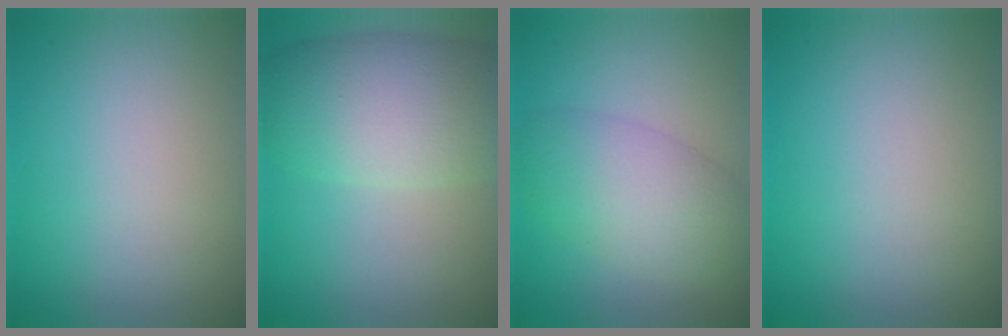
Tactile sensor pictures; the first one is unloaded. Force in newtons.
{"total": 8.1, "press": 8.1, "slide": 0.4}
{"total": 5.6, "press": 5.6, "slide": 0.1}
{"total": 0.0}